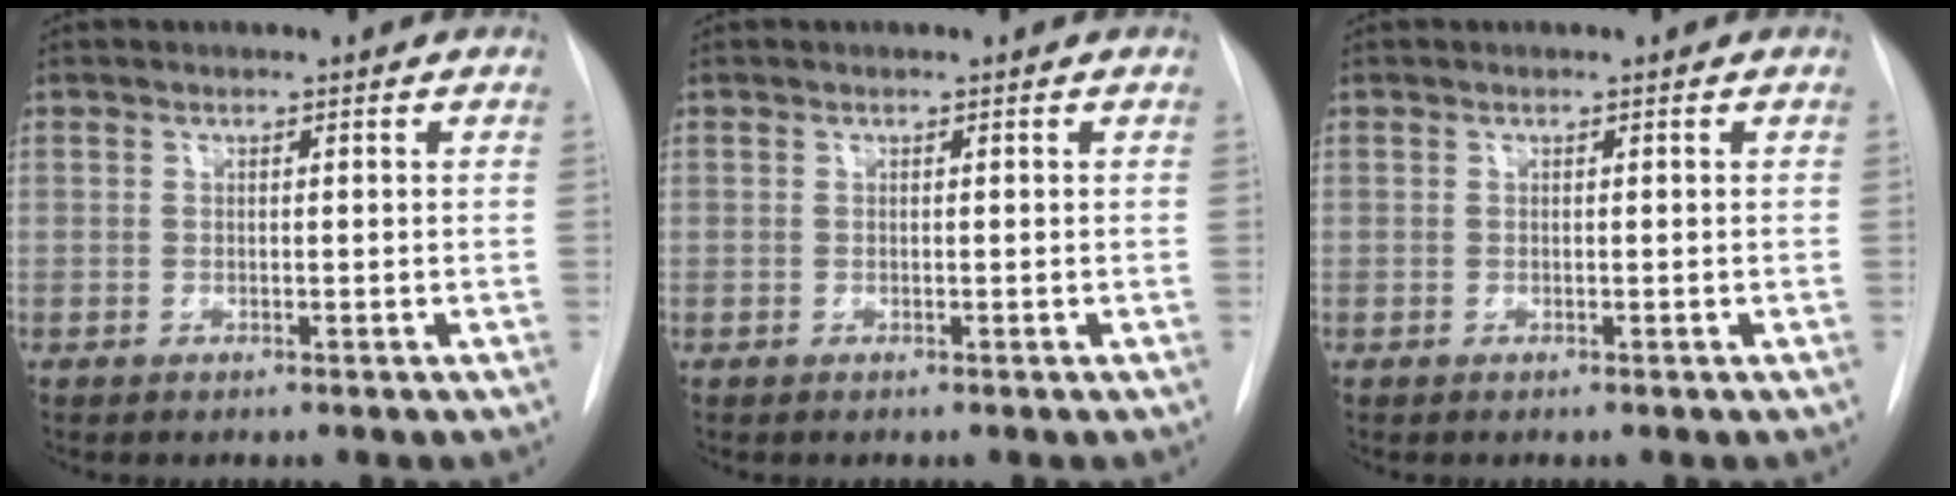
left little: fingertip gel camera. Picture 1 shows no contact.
{"total": 0.0}
{"total": 0.0}